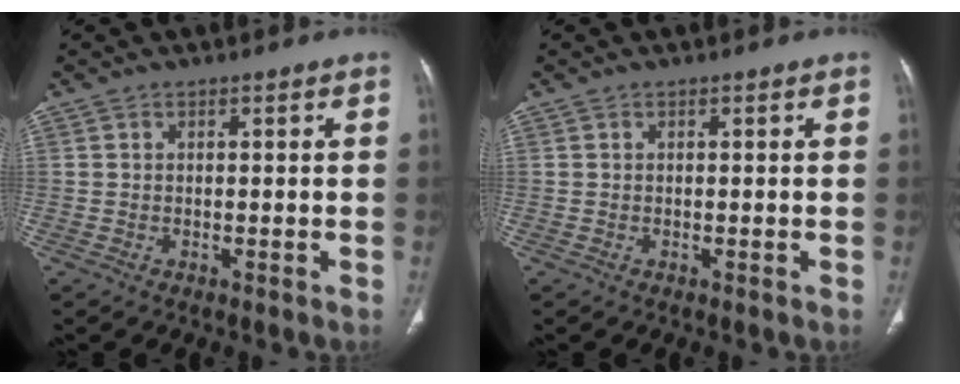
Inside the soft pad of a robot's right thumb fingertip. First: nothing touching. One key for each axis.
{"total": 0.0}